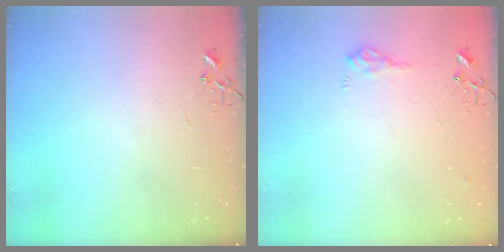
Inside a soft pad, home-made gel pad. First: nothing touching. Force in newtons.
{"total": 9.3, "press": 9.3, "slide": 0.9}